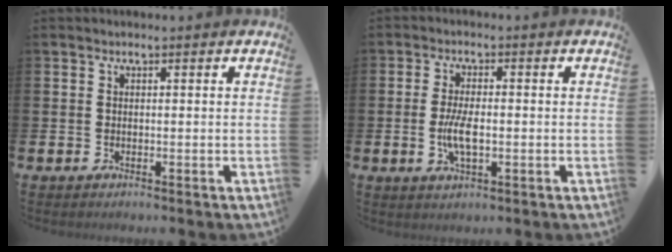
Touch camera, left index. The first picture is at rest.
{"total": 4.6, "force": [-0.7, 1.8, 4.2], "torque": [-0.070, -0.005, -0.017]}